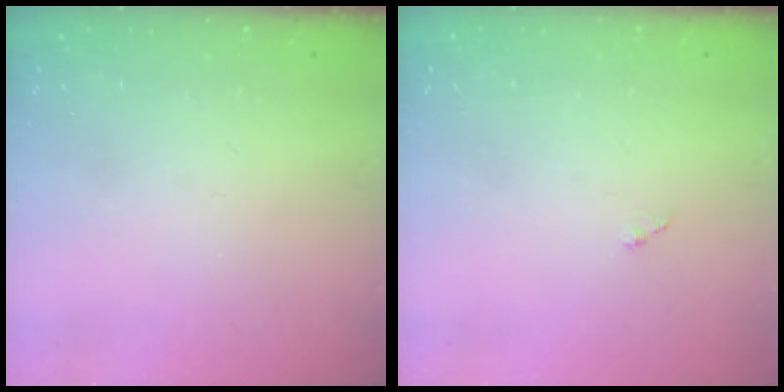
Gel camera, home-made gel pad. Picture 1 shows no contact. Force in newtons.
{"total": 0.7, "press": 0.7, "slide": 0.1}